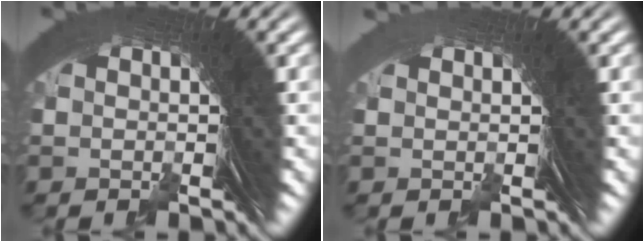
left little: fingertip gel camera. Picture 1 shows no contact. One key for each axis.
{"total": 1.0, "fx": 0.5, "fy": -0.6, "fz": -0.7, "tx": 0.026, "ty": 0.006, "tz": 0.006}